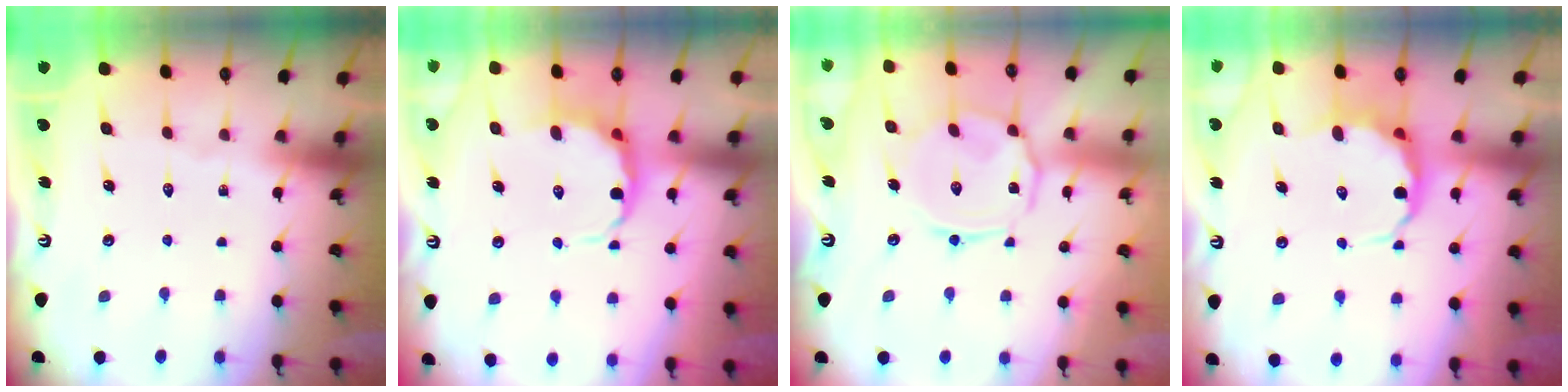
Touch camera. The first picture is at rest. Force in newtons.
{"total": 6.8, "press": 6.6, "slide": 2.0}
{"total": 9.3, "press": 9.3, "slide": 0.9}
{"total": 6.1, "press": 5.9, "slide": 1.6}